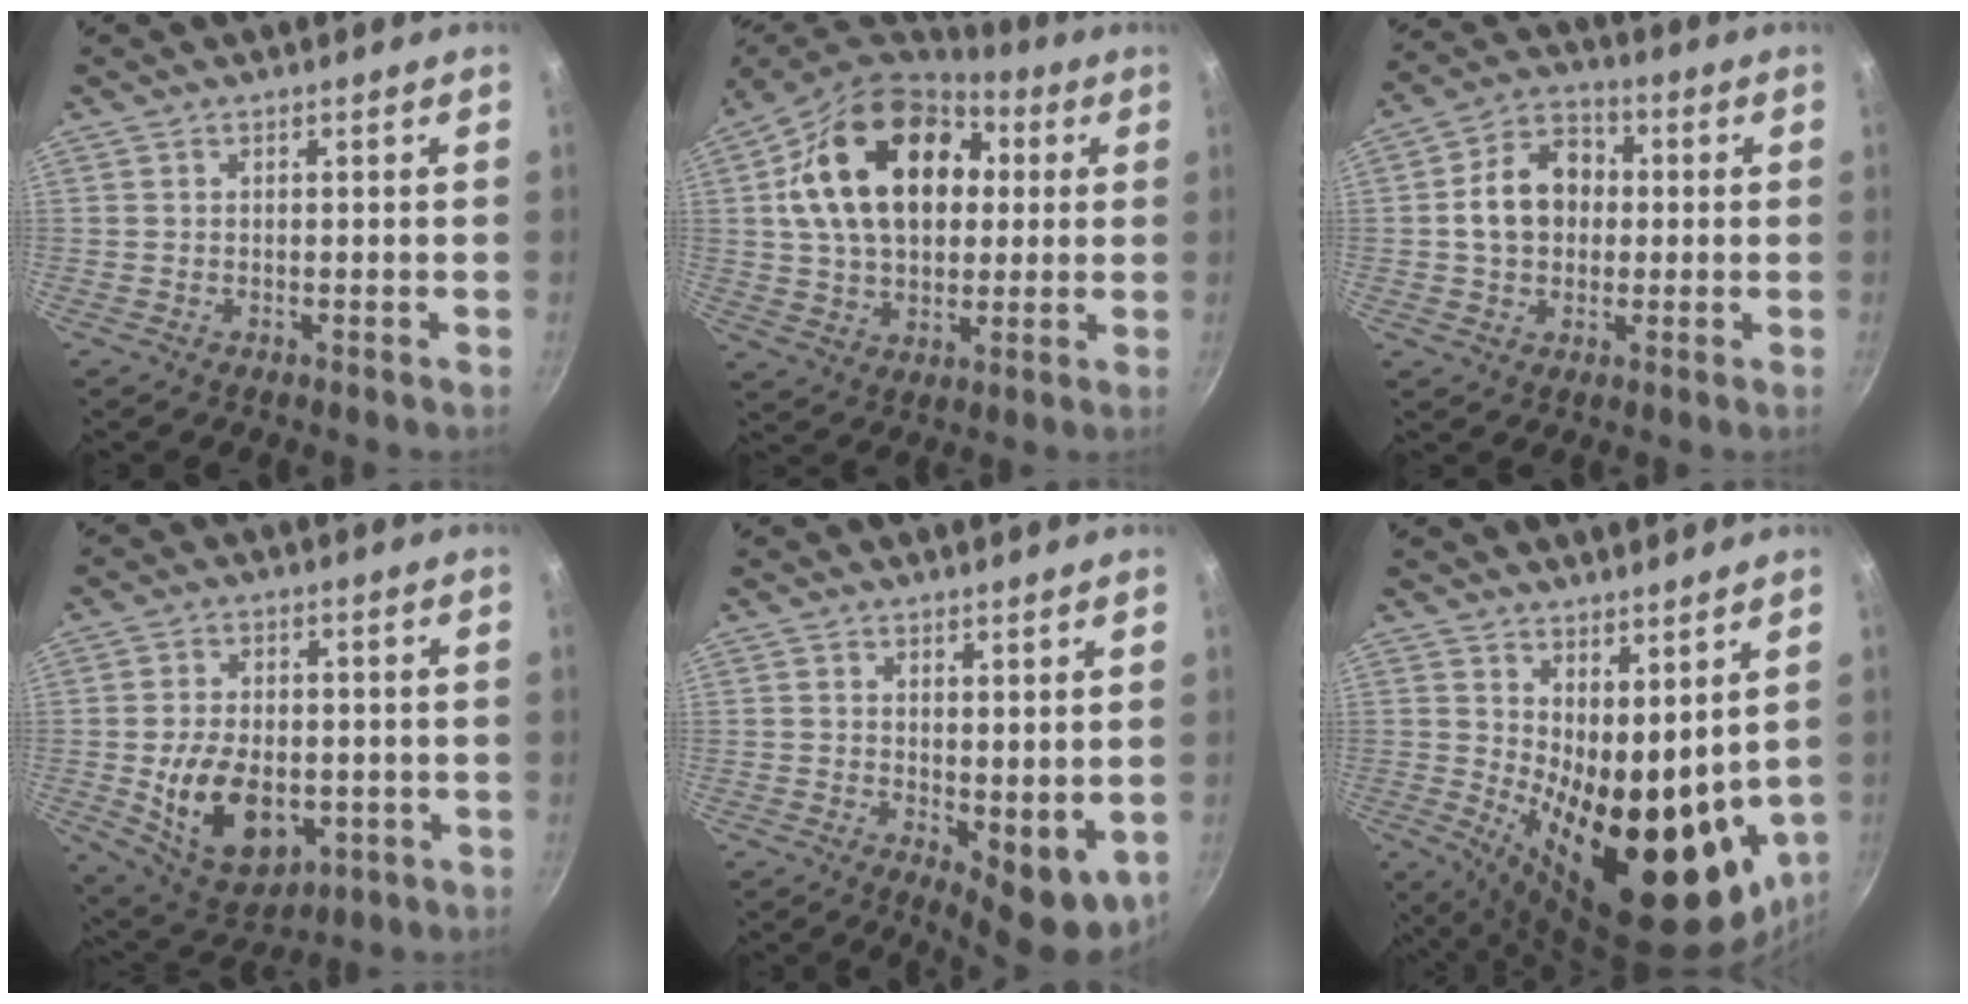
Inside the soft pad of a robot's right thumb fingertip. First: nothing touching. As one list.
[{"total": 23.7, "force": [5.2, 16.1, 16.5], "torque": [-0.261, 0.018, 0.080]}, {"total": 11.6, "force": [0.5, 9.0, 7.3], "torque": [-0.090, 0.026, -0.004]}, {"total": 15.0, "force": [-2.9, 9.8, 11.0], "torque": [-0.162, -0.001, -0.027]}, {"total": 7.9, "force": [0.8, 3.8, 6.9], "torque": [-0.077, -0.018, 0.022]}, {"total": 18.7, "force": [3.9, 8.4, 16.2], "torque": [-0.203, -0.045, 0.083]}]